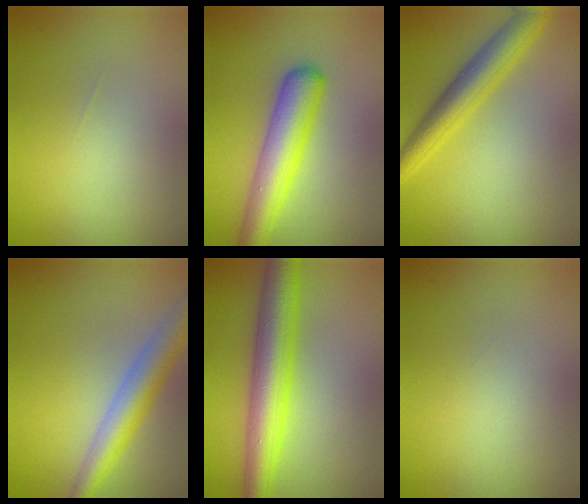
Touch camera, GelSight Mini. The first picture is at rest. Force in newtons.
{"total": 5.5, "press": 5.5, "slide": 0.2}
{"total": 4.8, "press": 4.8, "slide": 0.1}
{"total": 5.2, "press": 5.2, "slide": 0.2}
{"total": 6.8, "press": 6.8, "slide": 0.0}
{"total": 0.0}